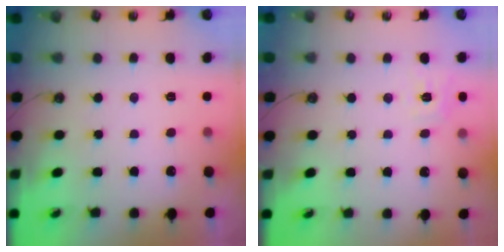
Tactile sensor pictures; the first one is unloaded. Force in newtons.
{"total": 7.6, "press": 7.6, "slide": 0.4}